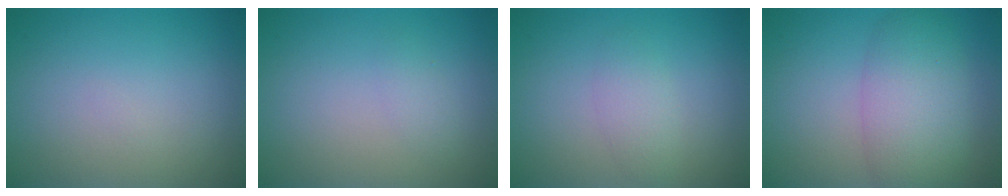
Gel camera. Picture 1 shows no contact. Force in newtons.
{"total": 1.0, "press": 1.0, "slide": 0.1}
{"total": 1.8, "press": 1.8, "slide": 0.1}
{"total": 5.9, "press": 5.9, "slide": 0.4}